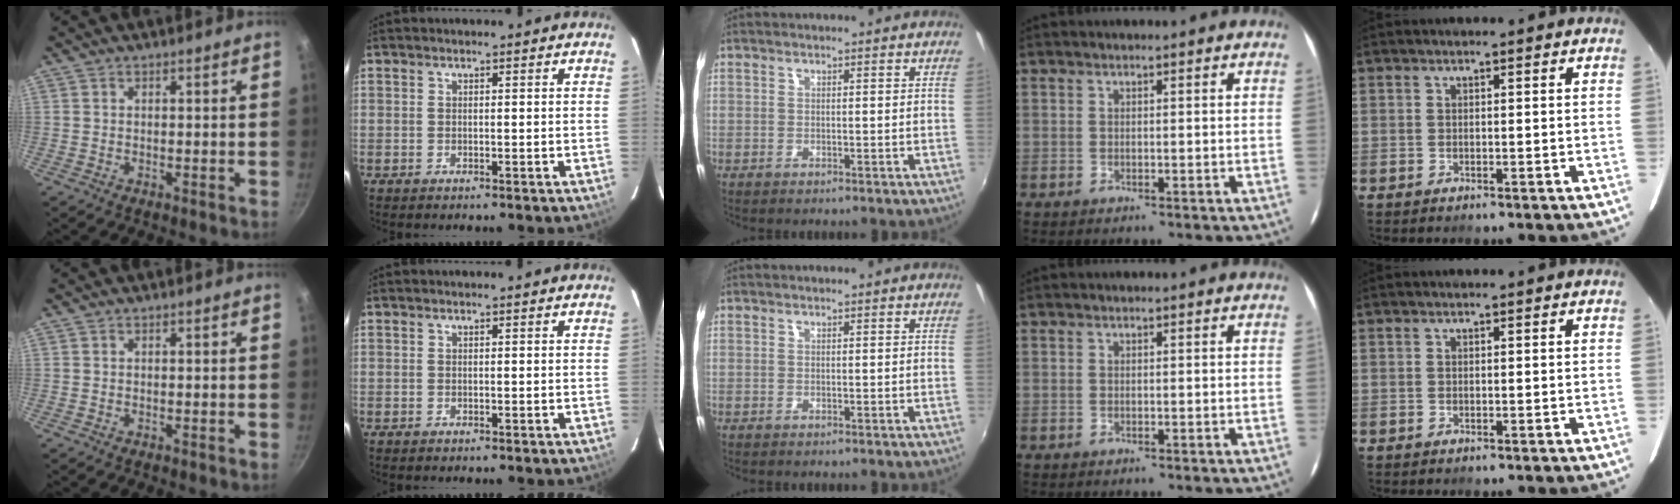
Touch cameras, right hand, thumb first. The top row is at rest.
{}